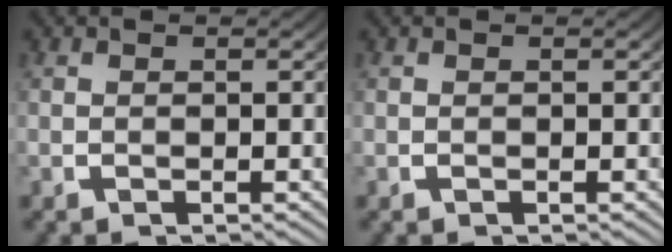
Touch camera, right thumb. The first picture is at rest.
{"total": 0.0}